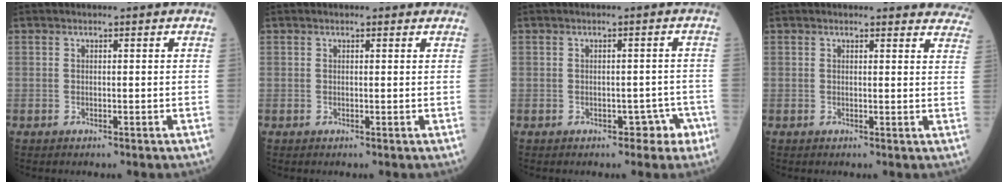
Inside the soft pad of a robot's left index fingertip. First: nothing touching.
{"total": 0.9, "force": [0.6, 0.5, 0.3], "torque": [-0.005, 0.006, 0.004]}
{"total": 3.3, "force": [-1.8, 2.2, 1.7], "torque": [-0.009, 0.019, -0.017]}
{"total": 11.5, "force": [11.1, 2.5, 1.7], "torque": [0.023, -0.038, 0.085]}